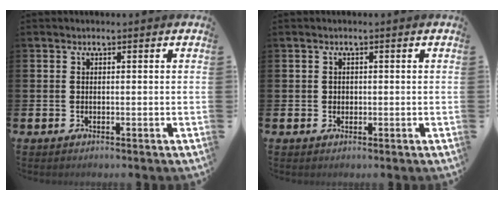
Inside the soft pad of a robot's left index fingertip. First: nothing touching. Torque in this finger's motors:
{"motor_torque": [0.09, -0.12, 0.00, 0.00]}